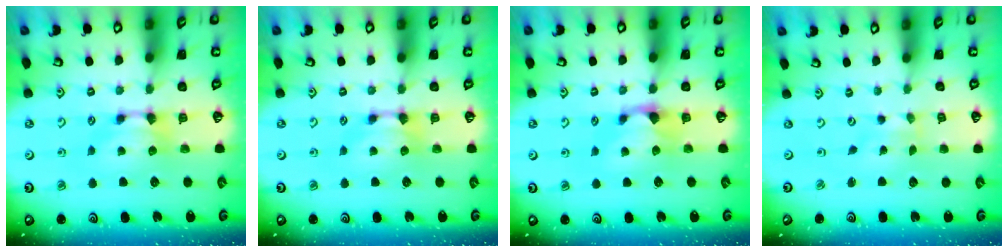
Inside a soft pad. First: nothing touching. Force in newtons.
{"total": 0.0}
{"total": 1.0, "press": 0.3, "slide": 0.9}
{"total": 4.5, "press": 4.4, "slide": 1.1}